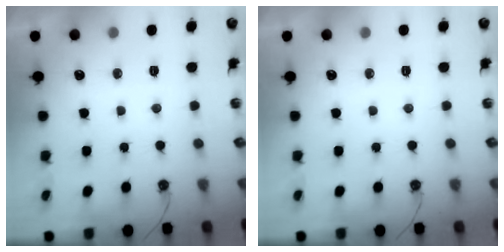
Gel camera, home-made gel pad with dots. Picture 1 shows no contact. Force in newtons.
{"total": 0.0}